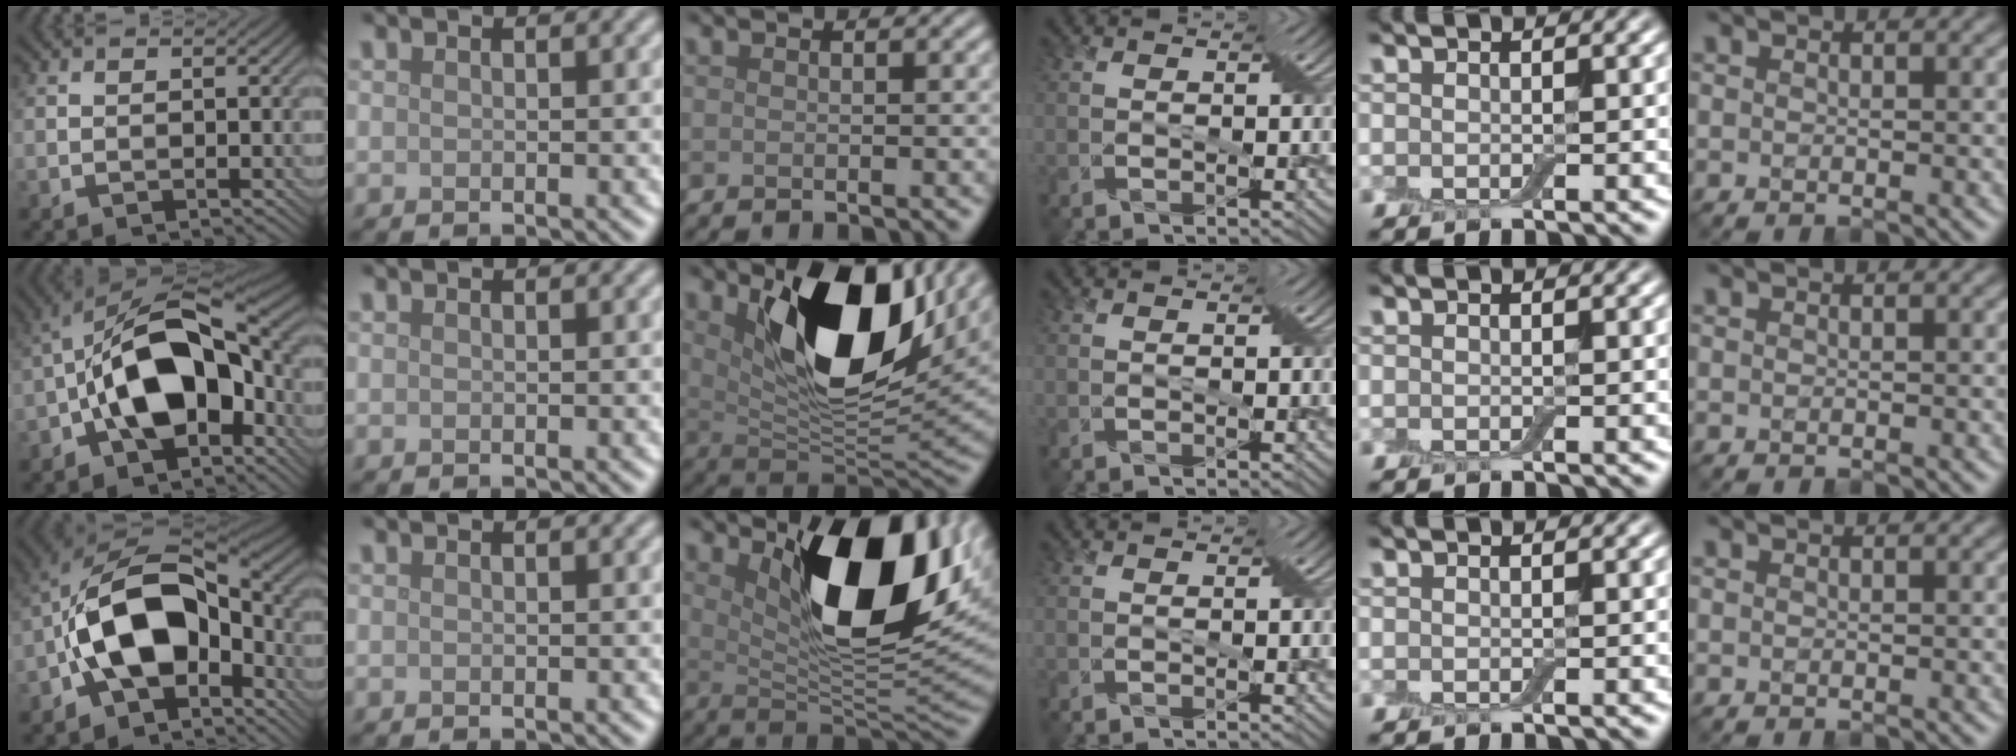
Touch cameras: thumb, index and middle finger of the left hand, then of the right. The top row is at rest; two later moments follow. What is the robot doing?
{"motion": "cut", "object": "cling film"}